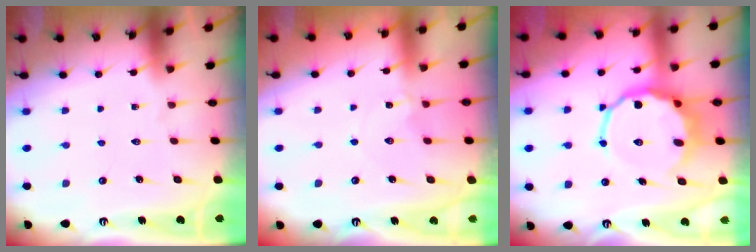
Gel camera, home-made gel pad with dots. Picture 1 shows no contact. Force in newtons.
{"total": 0.0}
{"total": 11.1, "press": 10.6, "slide": 3.3}